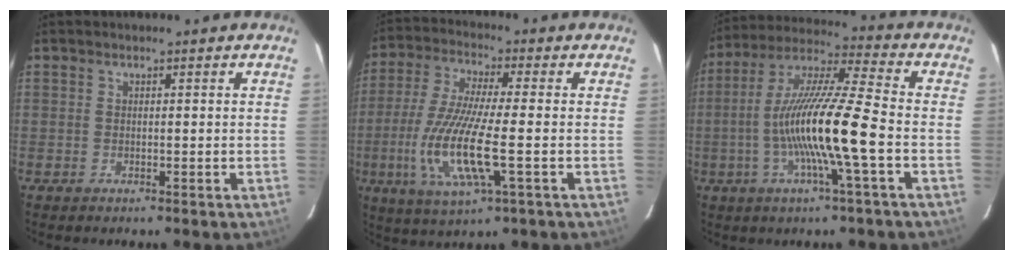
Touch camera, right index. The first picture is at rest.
{"total": 14.4, "force": [-3.5, 2.5, 13.8], "torque": [-0.284, -0.021, -0.064]}
{"total": 16.2, "force": [-3.9, -0.1, 15.8], "torque": [-0.298, 0.000, -0.077]}